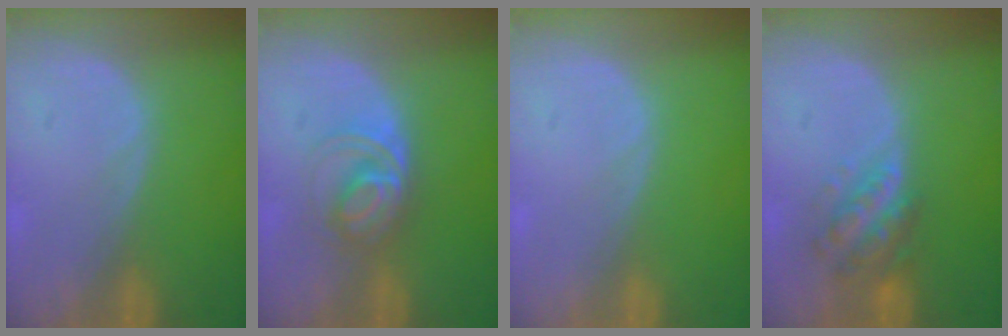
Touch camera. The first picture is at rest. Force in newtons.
{"total": 5.3, "press": 5.1, "slide": 1.1}
{"total": 0.0}
{"total": 5.7, "press": 5.3, "slide": 2.3}